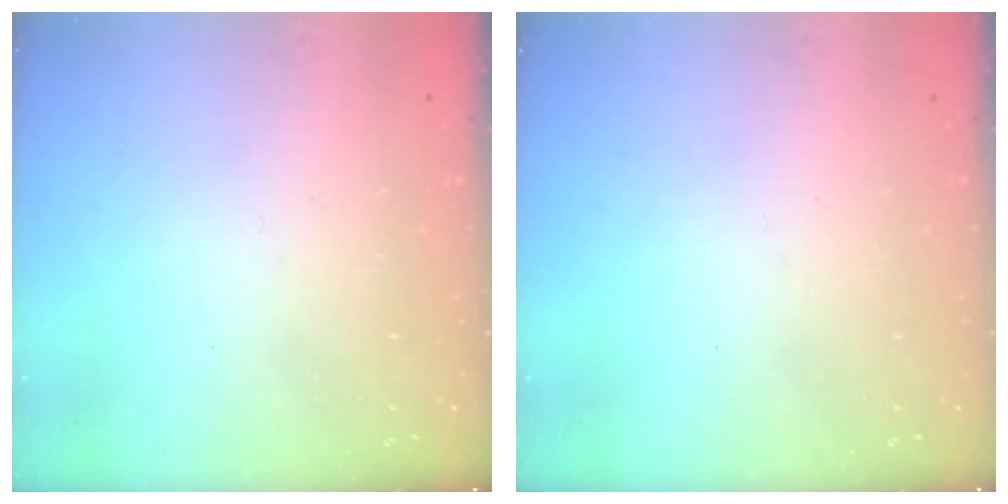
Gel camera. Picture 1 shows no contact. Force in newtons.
{"total": 0.0}